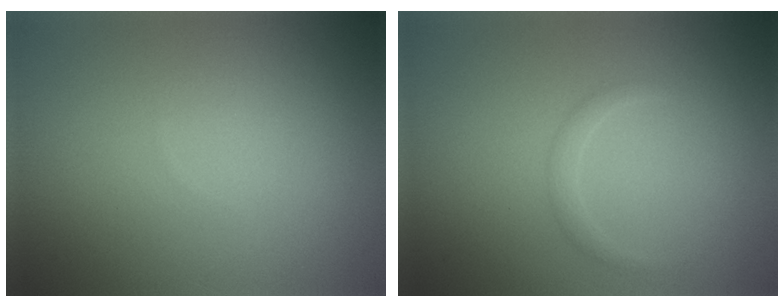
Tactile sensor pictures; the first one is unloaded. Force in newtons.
{"total": 1.0, "press": 1.0, "slide": 0.0}